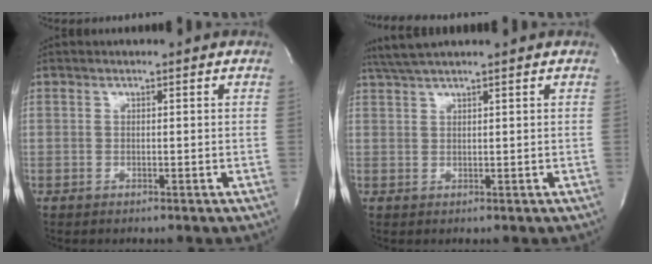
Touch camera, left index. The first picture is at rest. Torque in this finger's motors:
{"motor_torque": [0.16, -0.09, 0.01, 0.01]}